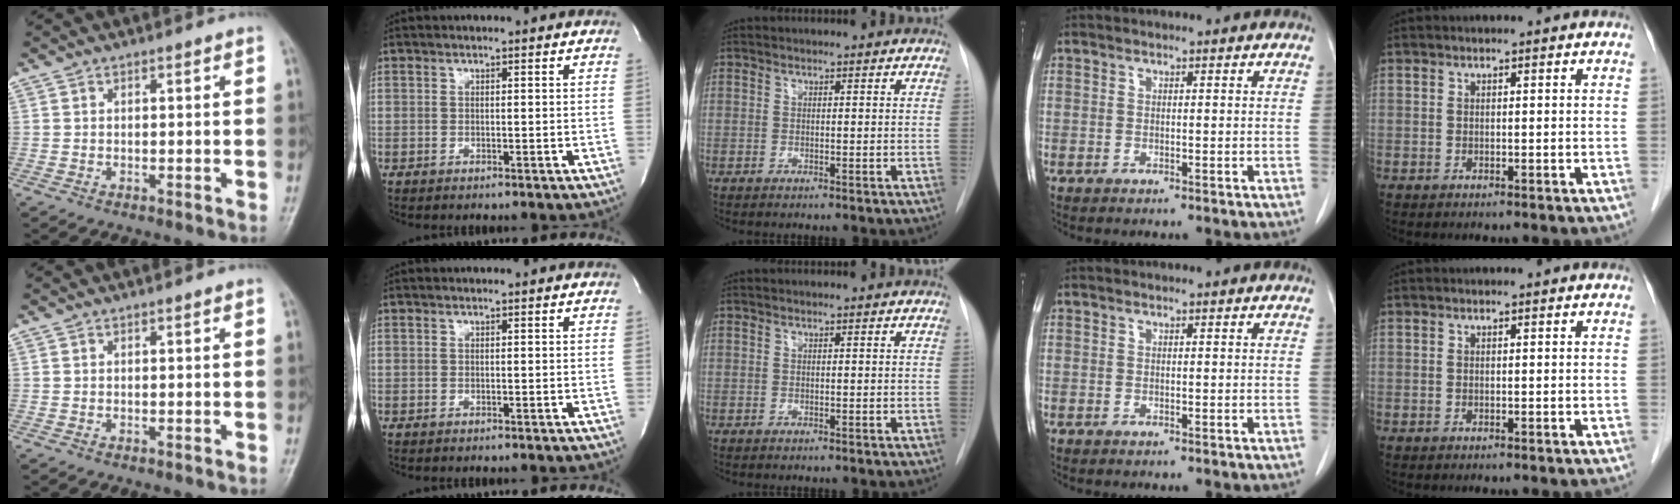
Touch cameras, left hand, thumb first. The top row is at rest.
{}